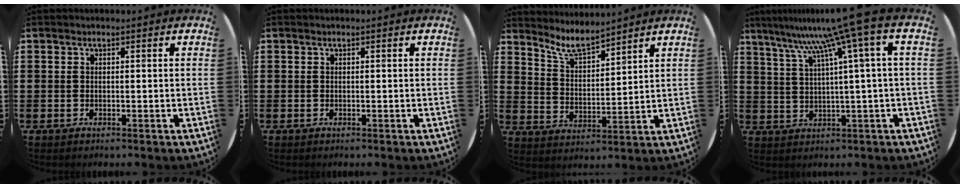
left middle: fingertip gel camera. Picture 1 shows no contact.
{"total": 0.0}
{"total": 6.4, "force": [6.0, 1.0, 2.1], "torque": [-0.058, -0.025, 0.108]}
{"total": 10.2, "force": [6.1, -0.5, 8.2], "torque": [-0.172, -0.026, 0.097]}